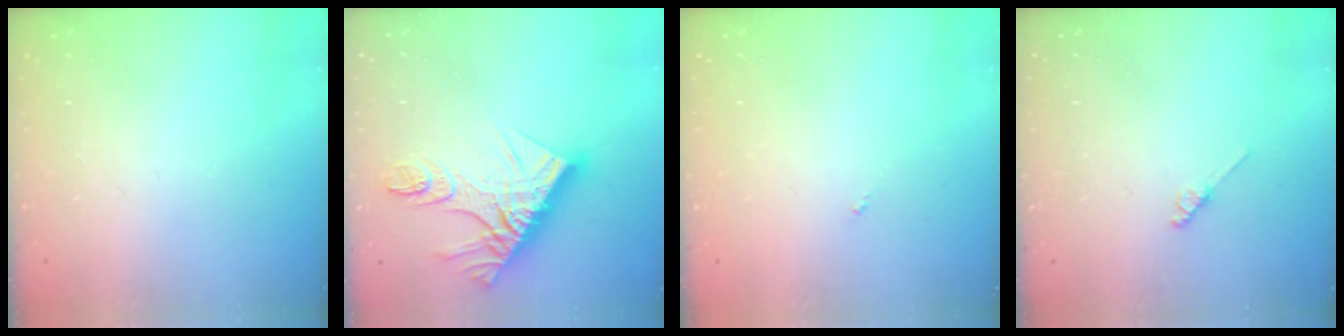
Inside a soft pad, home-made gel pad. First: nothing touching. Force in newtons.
{"total": 16.4, "press": 16.3, "slide": 1.5}
{"total": 0.0}
{"total": 2.0, "press": 1.9, "slide": 0.3}